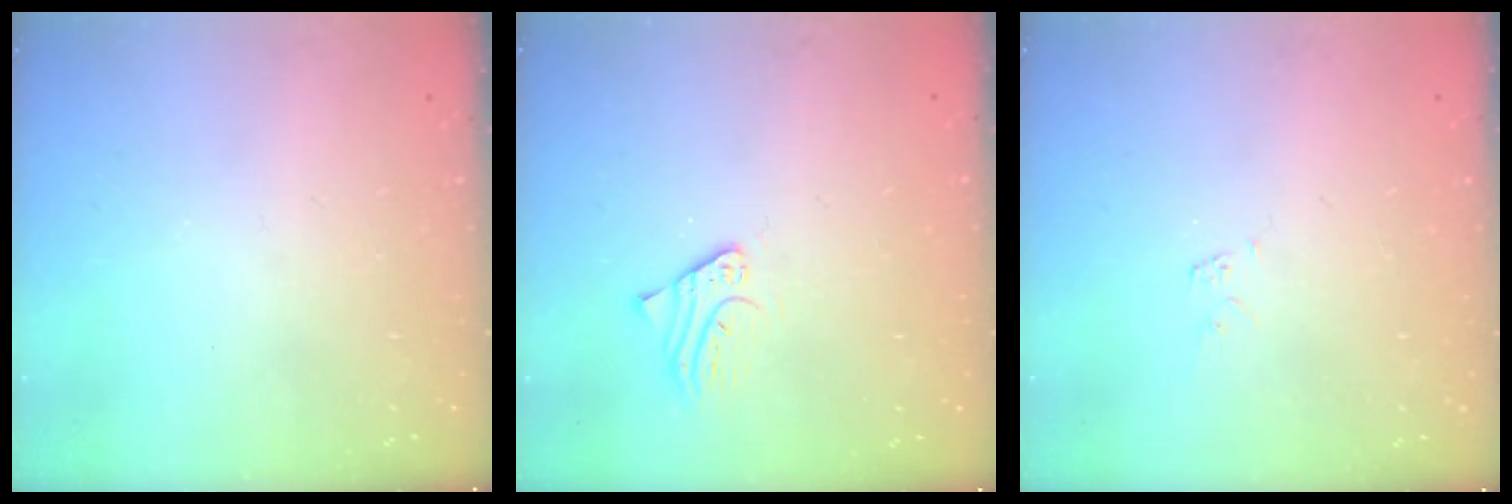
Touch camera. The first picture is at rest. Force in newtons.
{"total": 2.2, "press": 2.2, "slide": 0.3}
{"total": 3.7, "press": 3.7, "slide": 0.1}